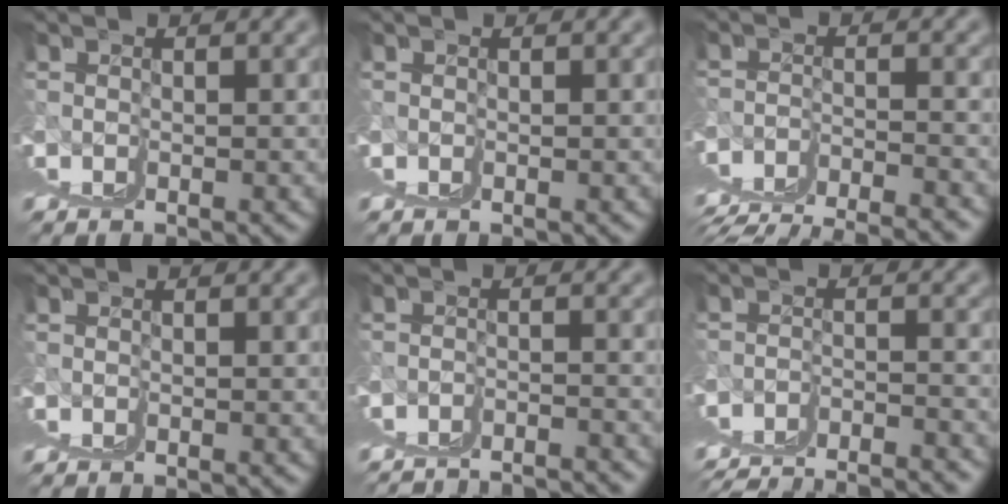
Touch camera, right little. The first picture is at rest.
{"total": 0.0}
{"total": 2.2, "force": [1.1, -0.4, 1.9], "torque": [-0.036, 0.001, 0.022]}
{"total": 0.0}
{"total": 3.3, "force": [0.6, 0.0, 3.2], "torque": [-0.035, 0.012, 0.010]}
{"total": 3.5, "force": [0.3, -0.1, 3.5], "torque": [-0.049, 0.001, 0.011]}